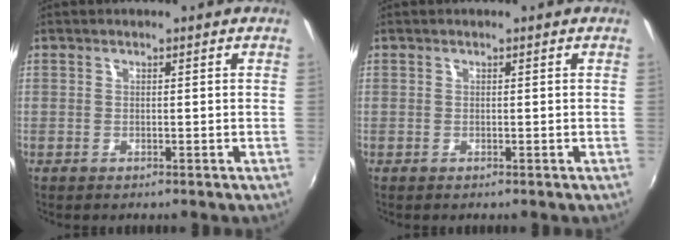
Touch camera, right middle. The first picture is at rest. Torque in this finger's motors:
{"motor_torque": [-0.02, -0.13, 0.04, 0.00]}